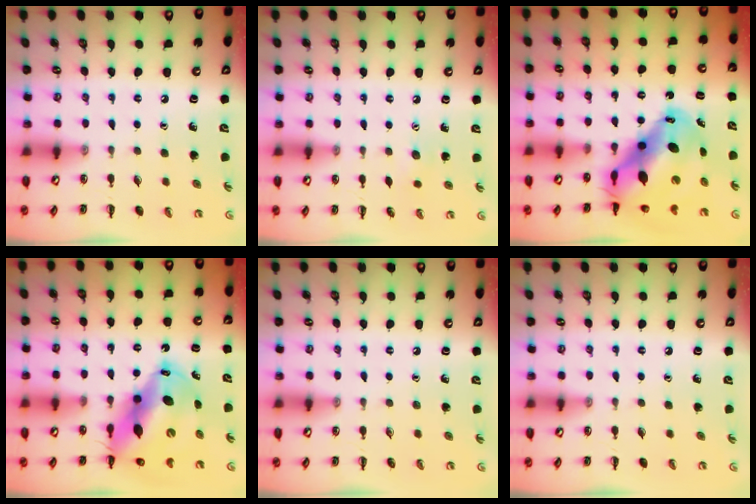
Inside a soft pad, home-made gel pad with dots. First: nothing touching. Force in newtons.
{"total": 3.8, "press": 3.6, "slide": 0.9}
{"total": 17.3, "press": 16.7, "slide": 4.6}
{"total": 16.4, "press": 15.7, "slide": 4.8}
{"total": 0.0}
{"total": 0.0}